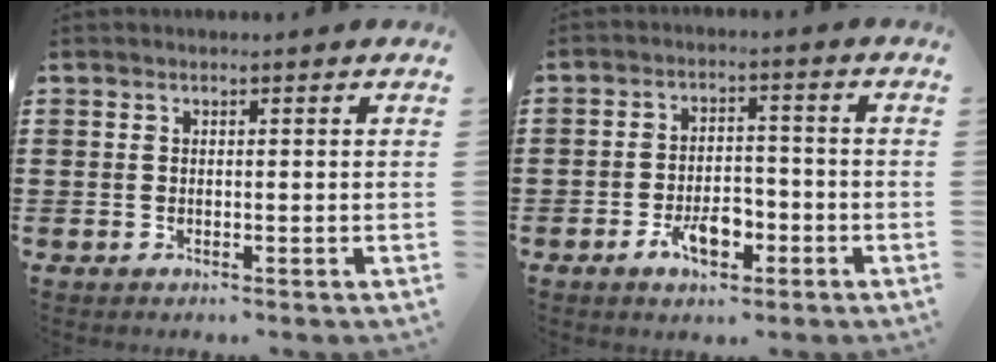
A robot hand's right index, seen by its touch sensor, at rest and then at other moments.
{"total": 5.6, "force": [-2.9, 2.9, 3.9], "torque": [-0.074, 0.005, -0.052]}